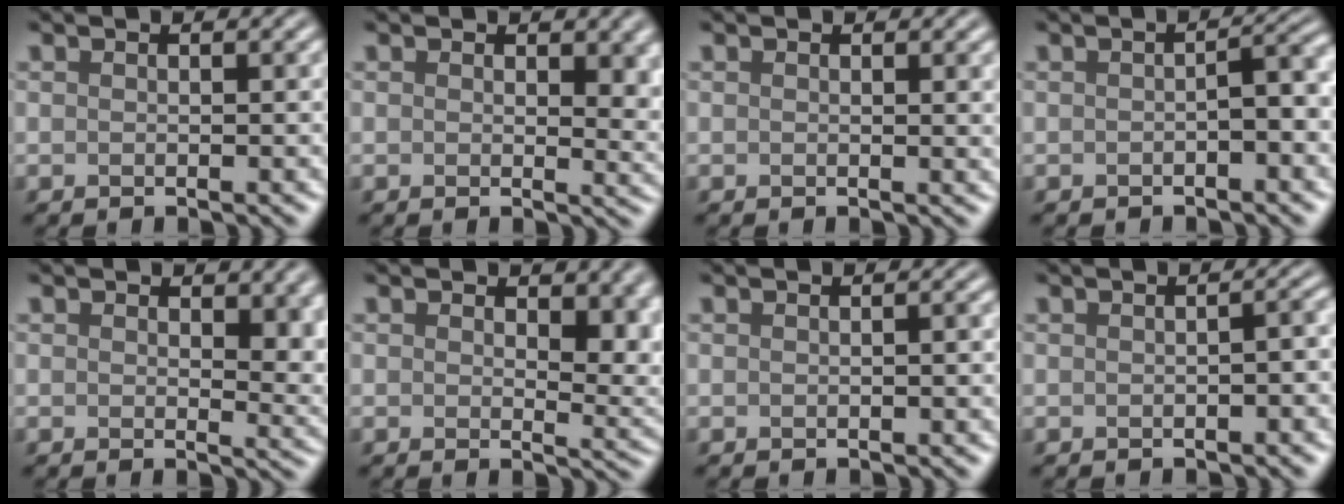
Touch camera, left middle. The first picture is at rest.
{"total": 3.4, "force": [0.9, 1.8, 2.7], "torque": [-0.024, -0.005, 0.013]}
{"total": 1.1, "force": [0.2, 0.3, 1.1], "torque": [-0.007, 0.000, 0.001]}
{"total": 2.4, "force": [-0.6, 0.6, 2.2], "torque": [-0.035, 0.008, -0.010]}
{"total": 3.8, "force": [1.1, 2.1, 3.0], "torque": [-0.030, -0.008, 0.019]}
{"total": 4.4, "force": [1.4, 2.5, 3.3], "torque": [-0.038, -0.011, 0.023]}
{"total": 0.8, "force": [-0.2, 0.1, 0.7], "torque": [-0.010, 0.004, -0.002]}
{"total": 1.8, "force": [-0.5, 0.6, 1.7], "torque": [-0.020, 0.005, -0.004]}